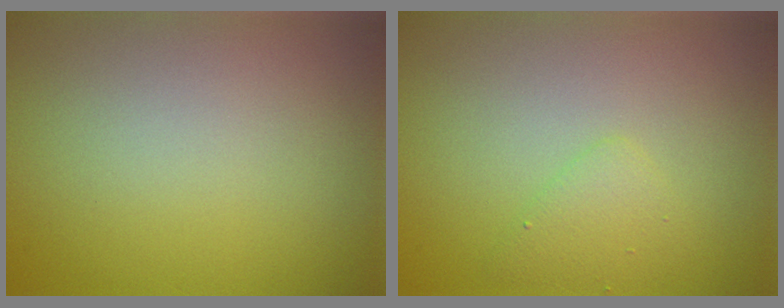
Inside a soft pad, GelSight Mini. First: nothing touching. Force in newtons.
{"total": 1.7, "press": 1.6, "slide": 0.1}